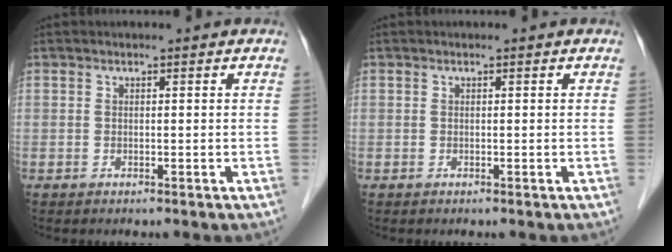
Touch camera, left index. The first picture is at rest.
{"total": 0.0}